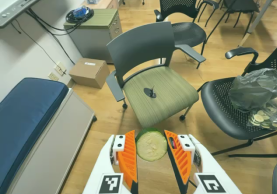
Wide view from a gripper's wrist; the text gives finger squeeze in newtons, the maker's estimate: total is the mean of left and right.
{"total": 9.4, "left": 9.5, "right": 9.2}